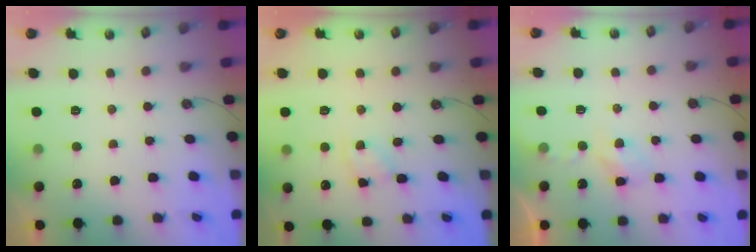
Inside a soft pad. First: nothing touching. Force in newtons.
{"total": 2.1, "press": 2.1, "slide": 0.3}
{"total": 3.8, "press": 3.7, "slide": 0.6}